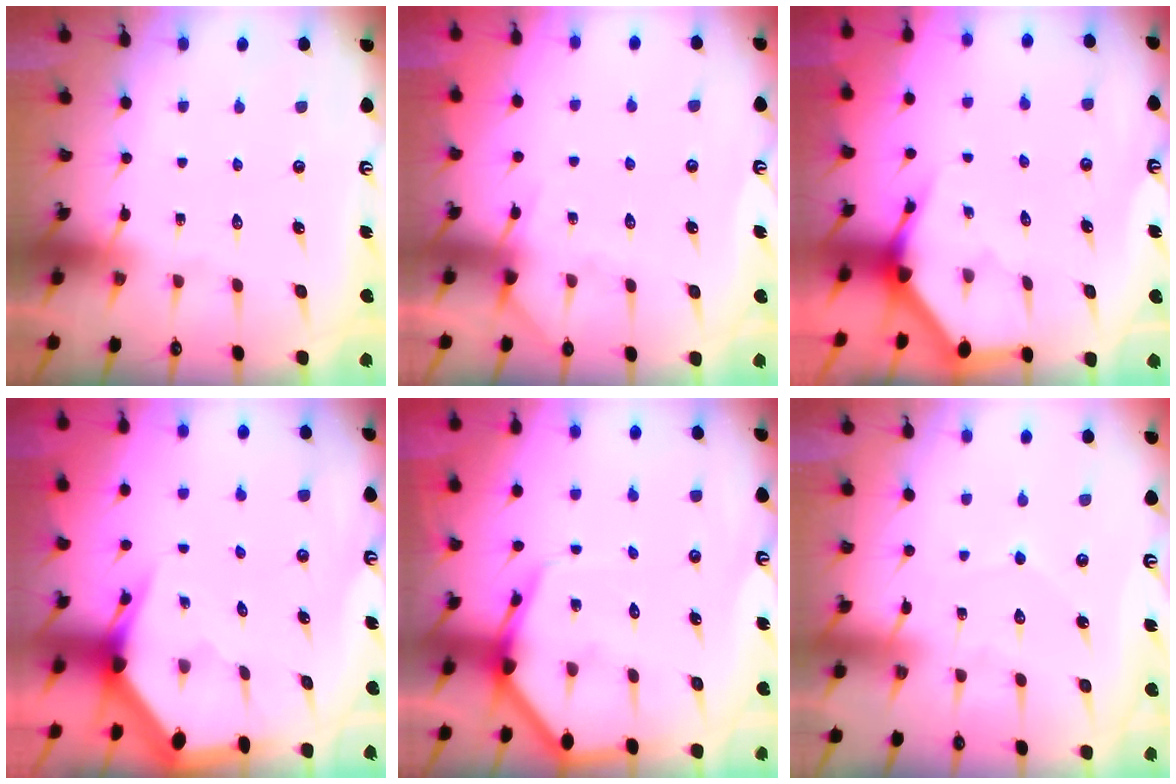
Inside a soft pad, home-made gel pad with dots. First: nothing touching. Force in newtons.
{"total": 5.1, "press": 5.1, "slide": 0.7}
{"total": 3.6, "press": 3.6, "slide": 0.2}
{"total": 3.8, "press": 3.8, "slide": 0.1}
{"total": 6.7, "press": 6.7, "slide": 0.7}
{"total": 2.7, "press": 2.6, "slide": 0.3}